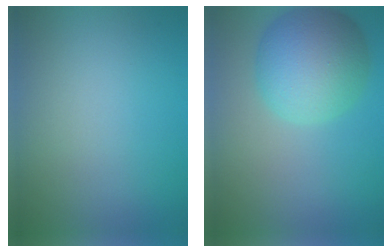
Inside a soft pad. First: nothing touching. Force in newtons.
{"total": 6.9, "press": 6.9, "slide": 0.2}